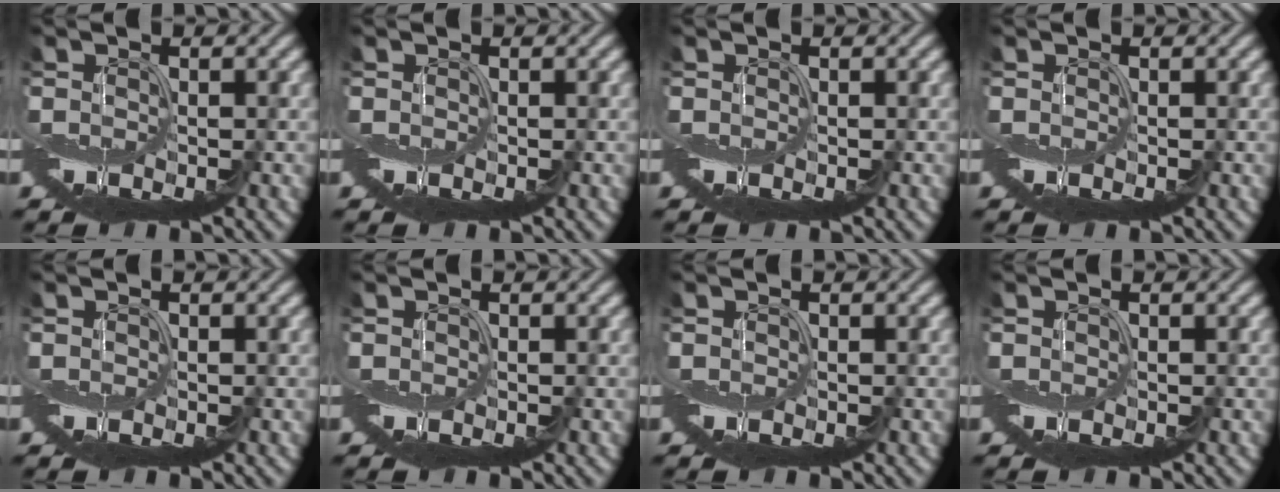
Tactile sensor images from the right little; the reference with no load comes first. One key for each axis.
{"total": 0.0}
{"total": 0.0}
{"total": 0.0}
{"total": 0.0}
{"total": 0.0}
{"total": 0.0}
{"total": 0.0}